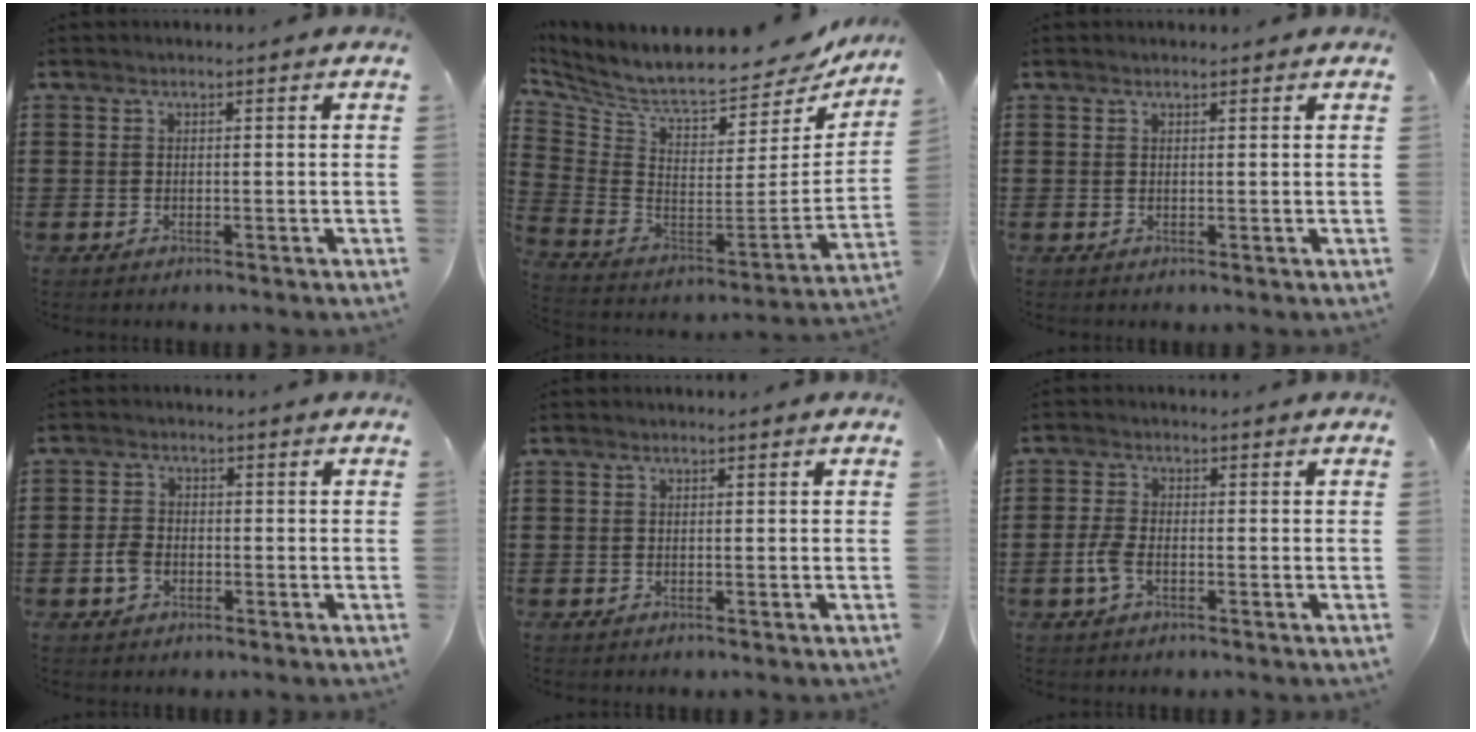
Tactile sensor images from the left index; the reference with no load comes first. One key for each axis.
{"total": 6.8, "fx": 5.9, "fy": 1.4, "fz": 3.1, "tx": -0.091, "ty": -0.059, "tz": 0.097}
{"total": 0.6, "fx": 0.6, "fy": 0.2, "fz": 0.2, "tx": -0.005, "ty": 0.000, "tz": 0.011}
{"total": 2.9, "fx": -0.9, "fy": 2.1, "fz": 1.9, "tx": -0.049, "ty": -0.003, "tz": -0.019}
{"total": 0.0}
{"total": 3.5, "fx": -1.1, "fy": 1.7, "fz": 2.9, "tx": -0.080, "ty": -0.007, "tz": -0.026}